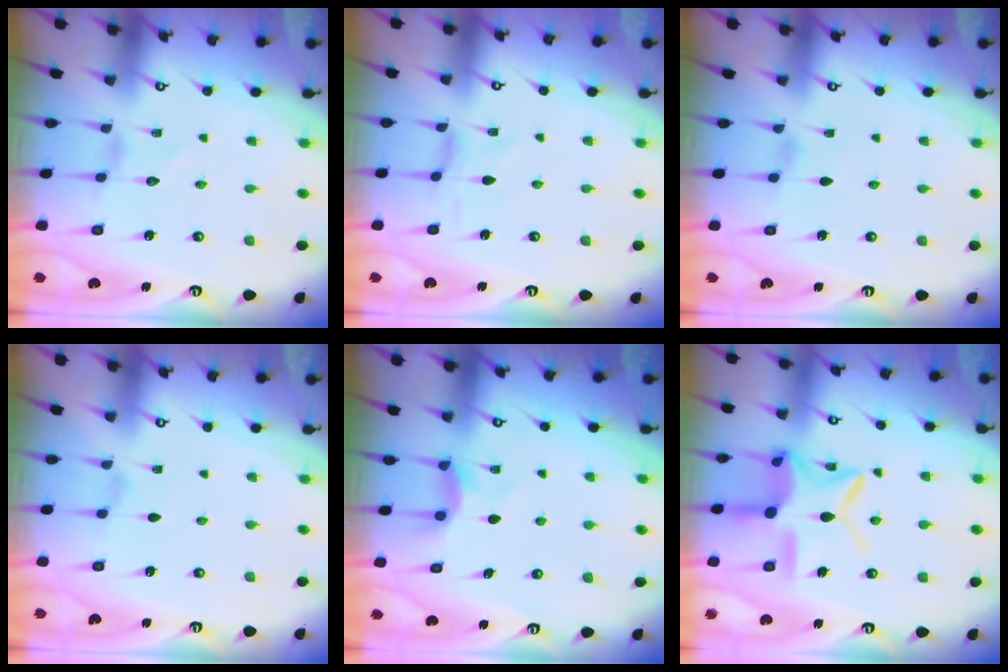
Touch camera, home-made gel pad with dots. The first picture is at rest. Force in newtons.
{"total": 0.0}
{"total": 1.5, "press": 1.4, "slide": 0.4}
{"total": 1.0, "press": 1.0, "slide": 0.3}
{"total": 4.1, "press": 4.1, "slide": 0.6}
{"total": 13.9, "press": 13.8, "slide": 1.0}